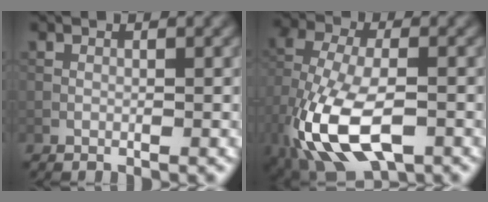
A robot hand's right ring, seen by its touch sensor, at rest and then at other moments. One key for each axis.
{"total": 11.8, "fx": -4.9, "fy": 5.7, "fz": 9.1, "tx": -0.206, "ty": -0.013, "tz": -0.094}